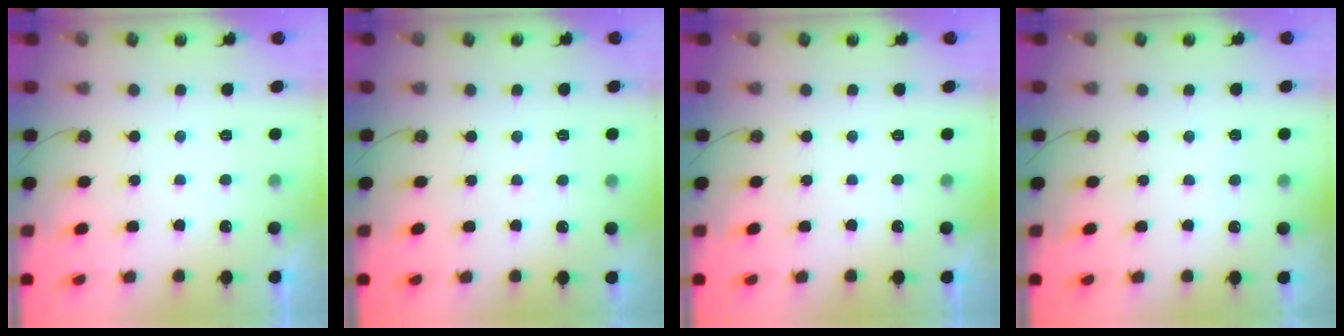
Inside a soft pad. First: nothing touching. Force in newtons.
{"total": 4.3, "press": 4.3, "slide": 0.7}
{"total": 0.0}
{"total": 3.1, "press": 3.1, "slide": 0.5}